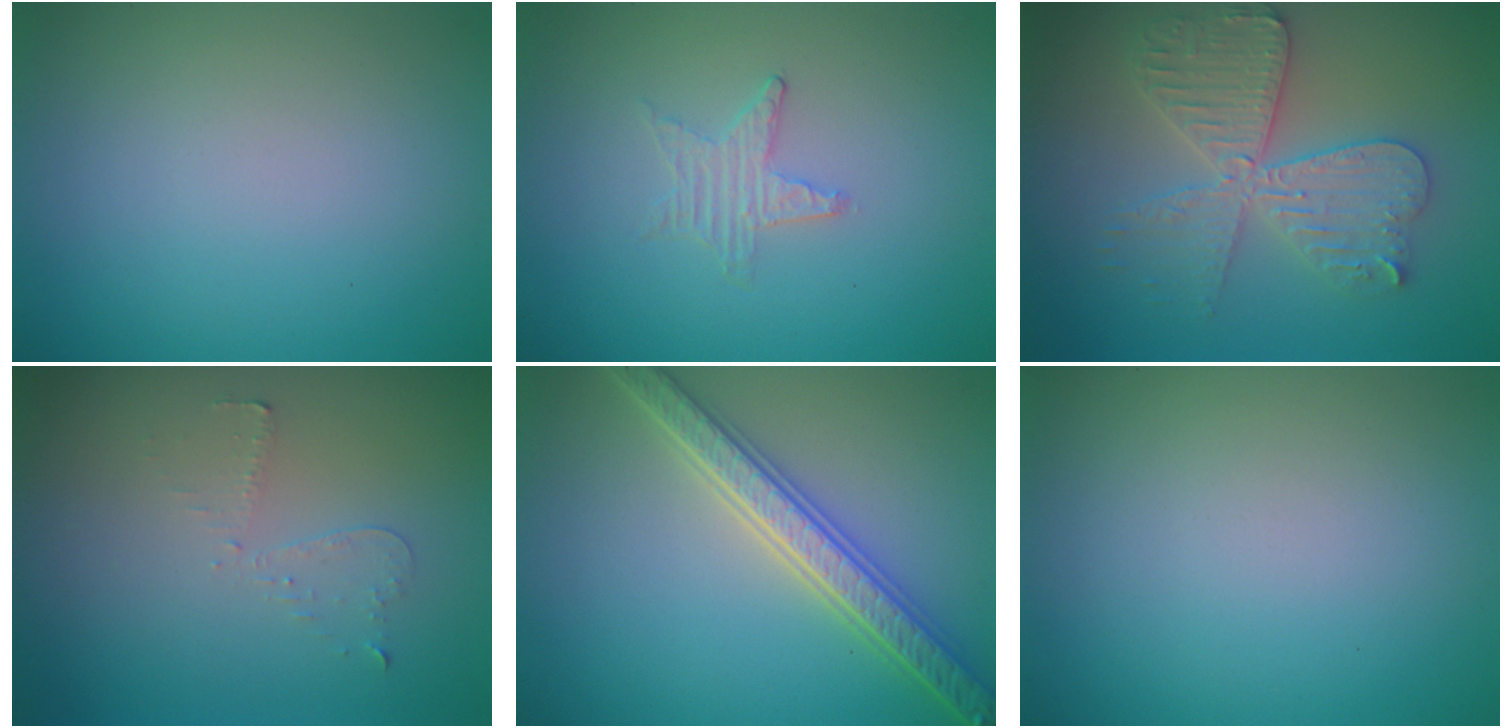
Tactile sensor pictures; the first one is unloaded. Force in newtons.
{"total": 0.5, "press": 0.5, "slide": 0.1}
{"total": 5.7, "press": 5.7, "slide": 0.9}
{"total": 0.9, "press": 0.8, "slide": 0.4}
{"total": 5.5, "press": 5.4, "slide": 1.1}
{"total": 0.0}